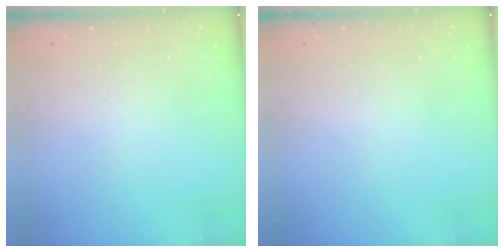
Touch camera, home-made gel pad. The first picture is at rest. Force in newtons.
{"total": 0.0}